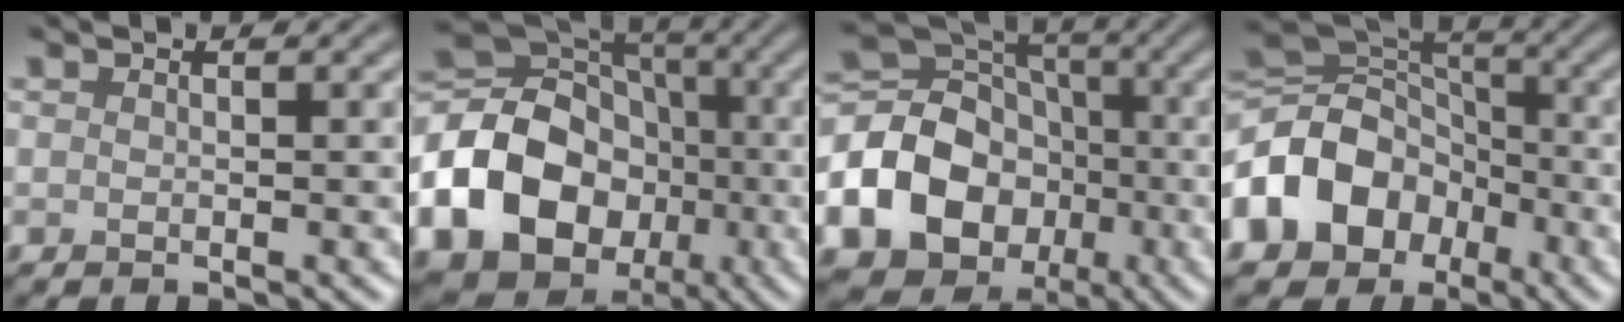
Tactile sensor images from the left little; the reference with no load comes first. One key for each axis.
{"total": 17.2, "fx": -5.2, "fy": 14.2, "fz": 8.2, "tx": -0.186, "ty": -0.012, "tz": -0.115}
{"total": 15.1, "fx": -4.9, "fy": 12.7, "fz": 6.6, "tx": -0.147, "ty": -0.022, "tz": -0.103}
{"total": 10.9, "fx": -4.3, "fy": 8.6, "fz": 5.2, "tx": -0.115, "ty": 0.002, "tz": -0.099}